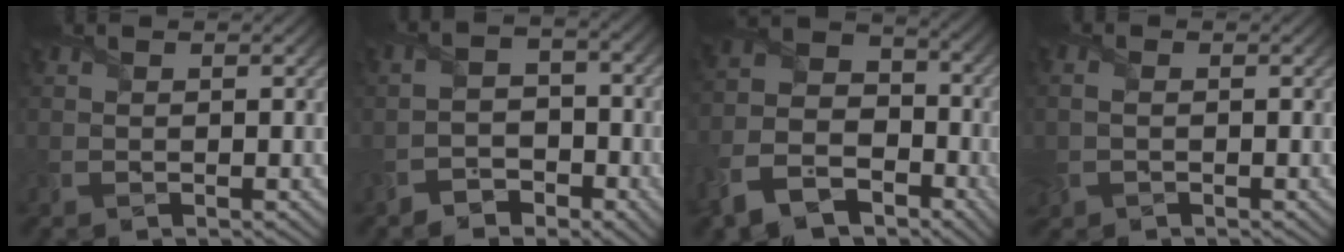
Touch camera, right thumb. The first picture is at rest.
{"total": 3.6, "force": [-2.8, 1.7, 1.6], "torque": [-0.025, 0.003, -0.060]}
{"total": 12.7, "force": [-7.2, 8.3, 6.4], "torque": [-0.152, -0.039, -0.144]}
{"total": 2.4, "force": [-0.3, 1.8, 1.6], "torque": [-0.051, 0.004, 0.001]}